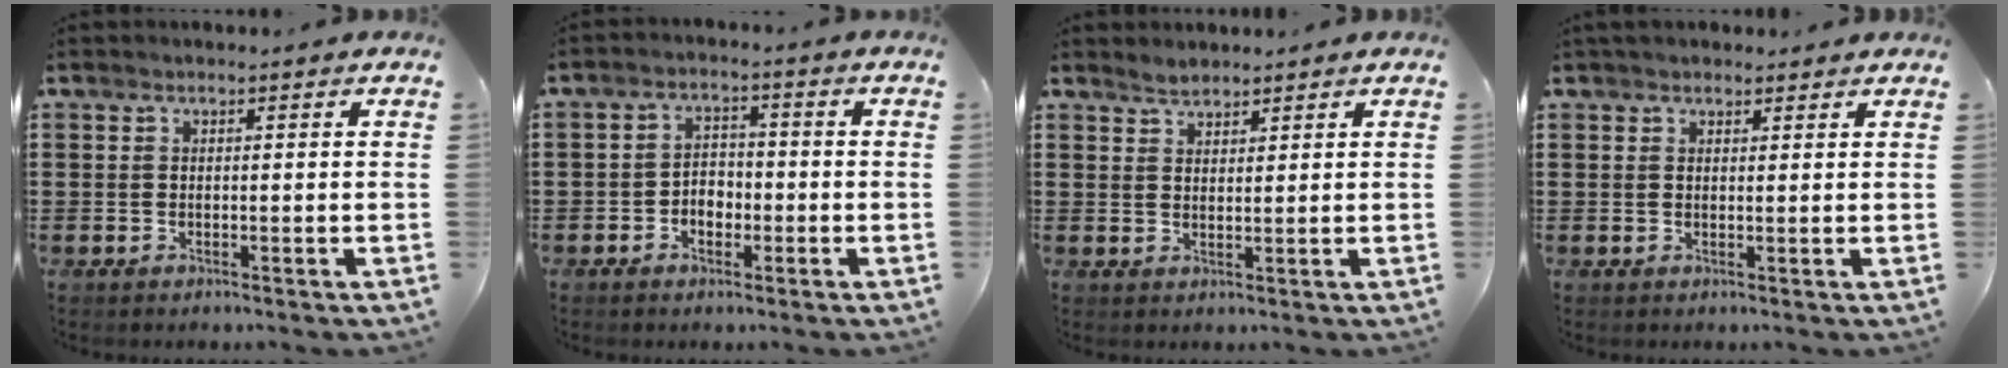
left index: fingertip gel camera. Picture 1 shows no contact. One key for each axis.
{"total": 3.0, "fx": -1.5, "fy": 2.1, "fz": 1.5, "tx": -0.033, "ty": 0.006, "tz": -0.033}
{"total": 1.7, "fx": 1.6, "fy": 0.5, "fz": 0.2, "tx": -0.009, "ty": 0.002, "tz": 0.032}
{"total": 1.7, "fx": 1.4, "fy": 0.8, "fz": 0.4, "tx": -0.011, "ty": 0.006, "tz": 0.027}